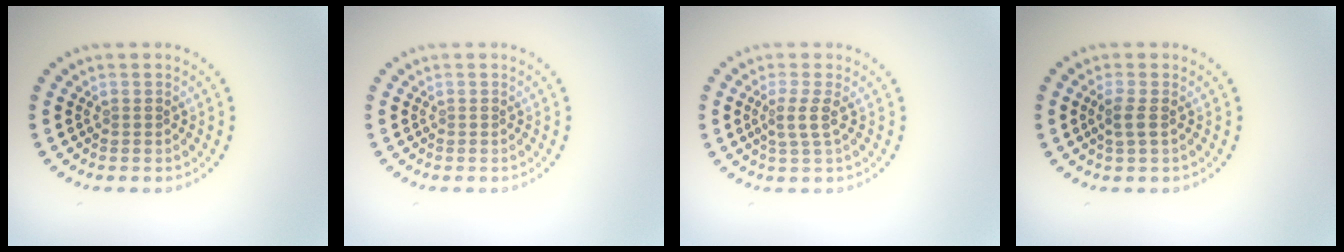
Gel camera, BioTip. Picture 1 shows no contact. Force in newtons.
{"total": 0.0}
{"total": 1.9, "press": 1.4, "slide": 1.2}
{"total": 1.3, "press": 1.2, "slide": 0.6}